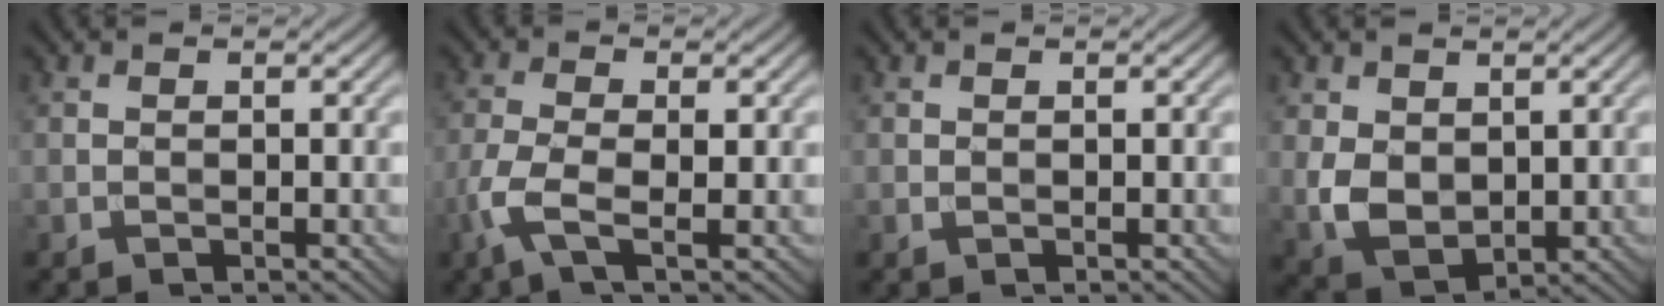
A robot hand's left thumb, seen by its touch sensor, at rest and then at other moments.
{"total": 4.7, "force": [-1.7, 1.5, 4.1], "torque": [-0.104, -0.001, -0.042]}
{"total": 0.0}
{"total": 5.4, "force": [1.0, 3.9, 3.7], "torque": [-0.091, -0.007, 0.025]}